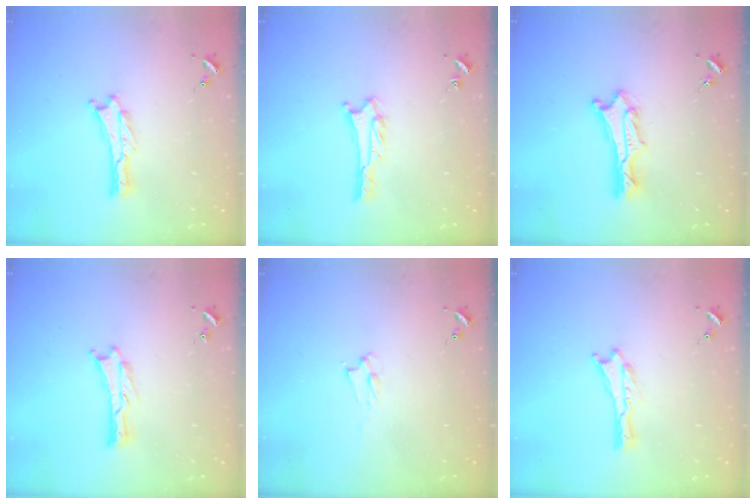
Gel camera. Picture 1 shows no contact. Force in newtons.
{"total": 2.7, "press": 2.7, "slide": 0.2}
{"total": 3.0, "press": 3.0, "slide": 0.2}
{"total": 0.0}
{"total": 1.4, "press": 1.3, "slide": 0.3}
{"total": 0.0}